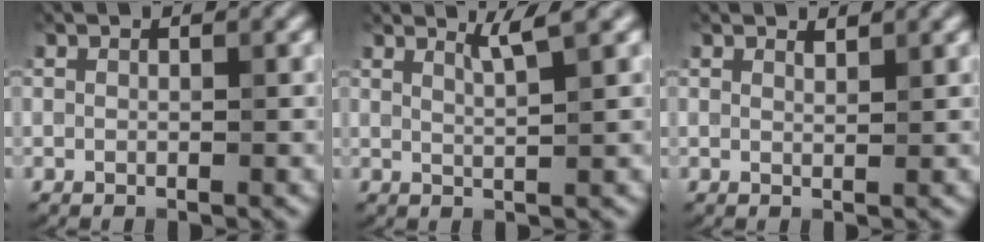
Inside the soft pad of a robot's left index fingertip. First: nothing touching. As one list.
[{"total": 2.1, "force": [1.5, 0.3, 1.5], "torque": [-0.017, 0.004, 0.023]}, {"total": 0.8, "force": [0.8, 0.1, 0.2], "torque": [-0.002, -0.001, 0.015]}]